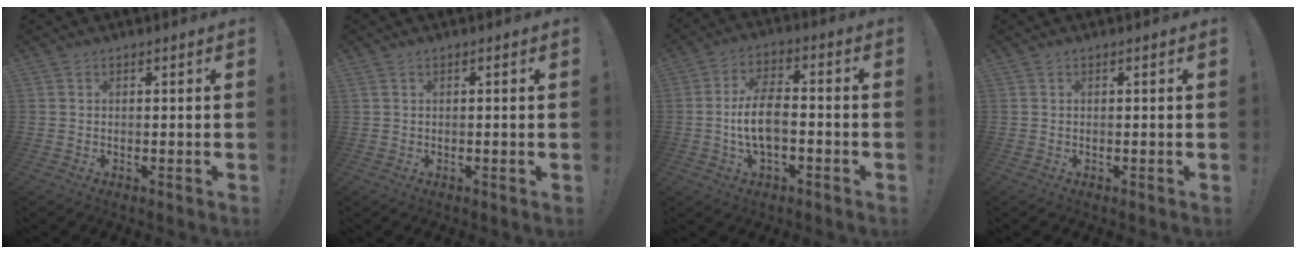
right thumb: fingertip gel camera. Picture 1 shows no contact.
{"total": 0.8, "force": [0.3, -0.2, 0.7], "torque": [-0.014, 0.000, 0.005]}
{"total": 10.6, "force": [-2.6, 5.3, 8.8], "torque": [-0.165, 0.012, -0.044]}
{"total": 0.0}